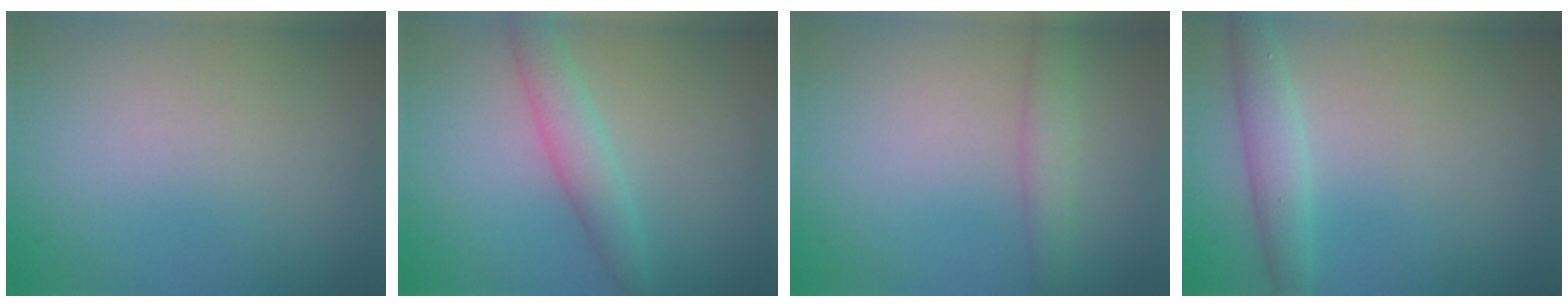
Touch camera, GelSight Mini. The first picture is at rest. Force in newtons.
{"total": 2.7, "press": 2.7, "slide": 0.1}
{"total": 2.0, "press": 2.0, "slide": 0.1}
{"total": 1.9, "press": 1.9, "slide": 0.1}